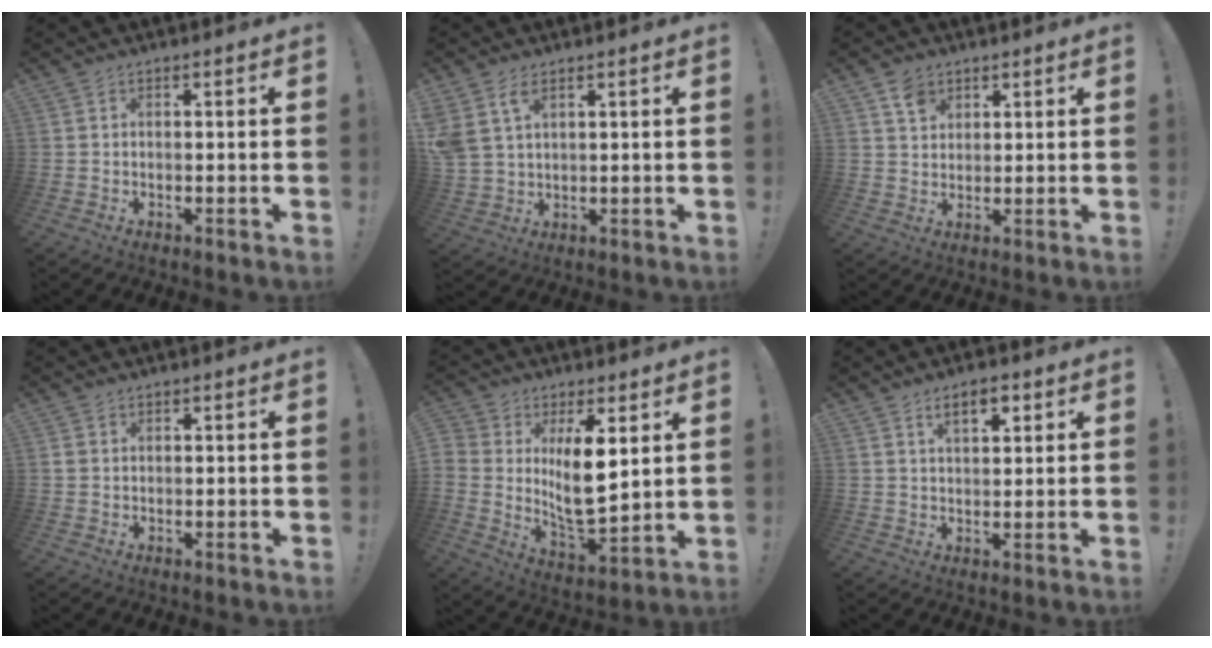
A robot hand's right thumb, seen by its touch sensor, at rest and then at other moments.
{"total": 6.2, "force": [3.5, 3.7, 3.6], "torque": [-0.071, -0.012, 0.067]}
{"total": 5.2, "force": [3.3, 3.8, 1.2], "torque": [-0.015, -0.015, 0.061]}
{"total": 1.5, "force": [0.9, 1.1, 0.5], "torque": [-0.001, 0.000, 0.016]}
{"total": 12.5, "force": [4.5, 7.3, 9.1], "torque": [-0.163, -0.040, 0.082]}
{"total": 6.0, "force": [3.1, 2.8, 4.3], "torque": [-0.068, -0.005, 0.052]}